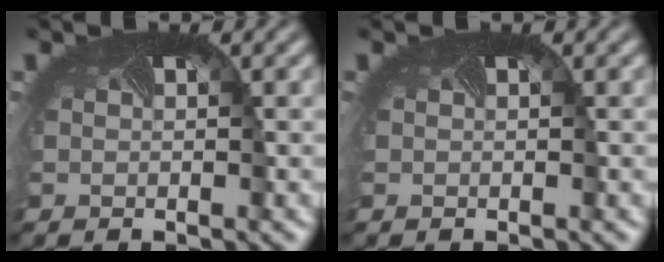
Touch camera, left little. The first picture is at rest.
{"total": 0.0}